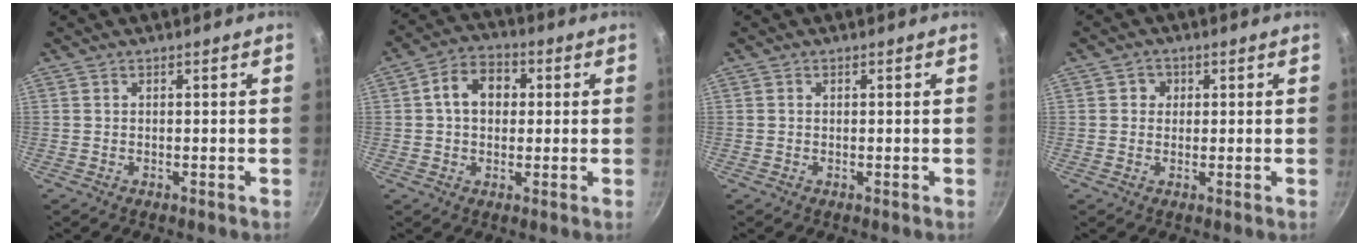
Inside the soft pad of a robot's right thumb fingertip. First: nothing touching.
{"total": 8.7, "force": [1.3, 6.5, 5.7], "torque": [-0.065, 0.018, 0.008]}
{"total": 0.0}
{"total": 2.6, "force": [0.6, 2.5, 0.6], "torque": [0.007, 0.000, 0.003]}